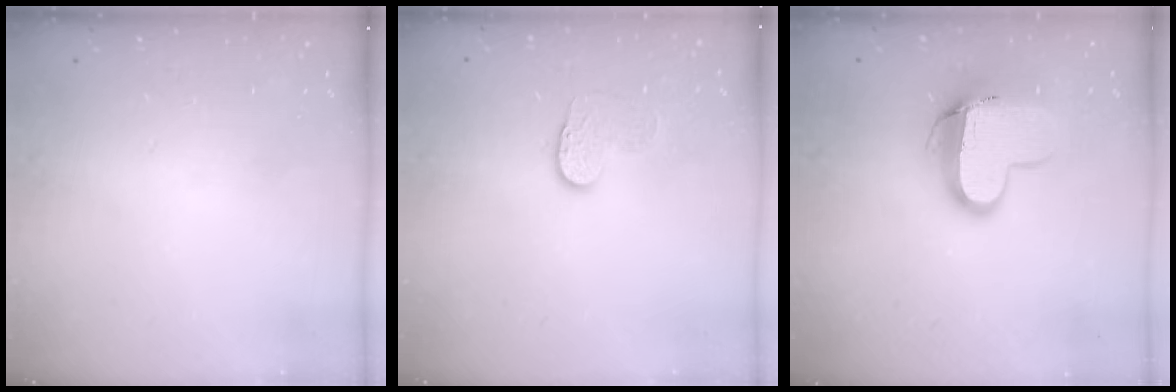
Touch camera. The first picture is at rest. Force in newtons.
{"total": 6.6, "press": 6.6, "slide": 0.3}
{"total": 12.1, "press": 12.0, "slide": 1.2}